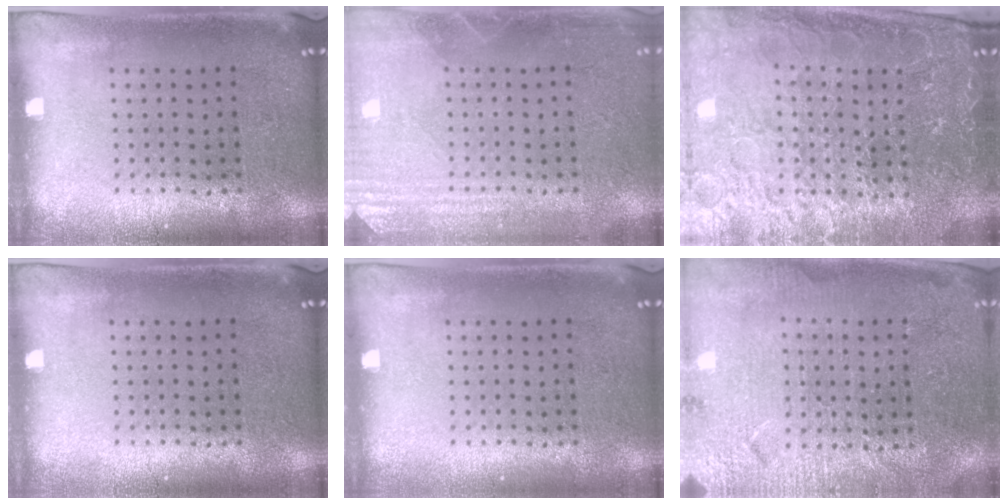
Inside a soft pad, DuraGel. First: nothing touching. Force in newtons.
{"total": 3.2, "press": 3.1, "slide": 0.4}
{"total": 4.6, "press": 4.3, "slide": 1.4}
{"total": 0.0}
{"total": 0.0}
{"total": 3.5, "press": 3.4, "slide": 0.7}